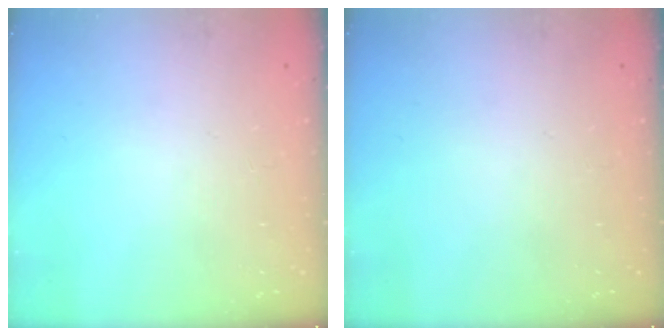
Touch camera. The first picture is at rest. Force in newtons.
{"total": 0.0}